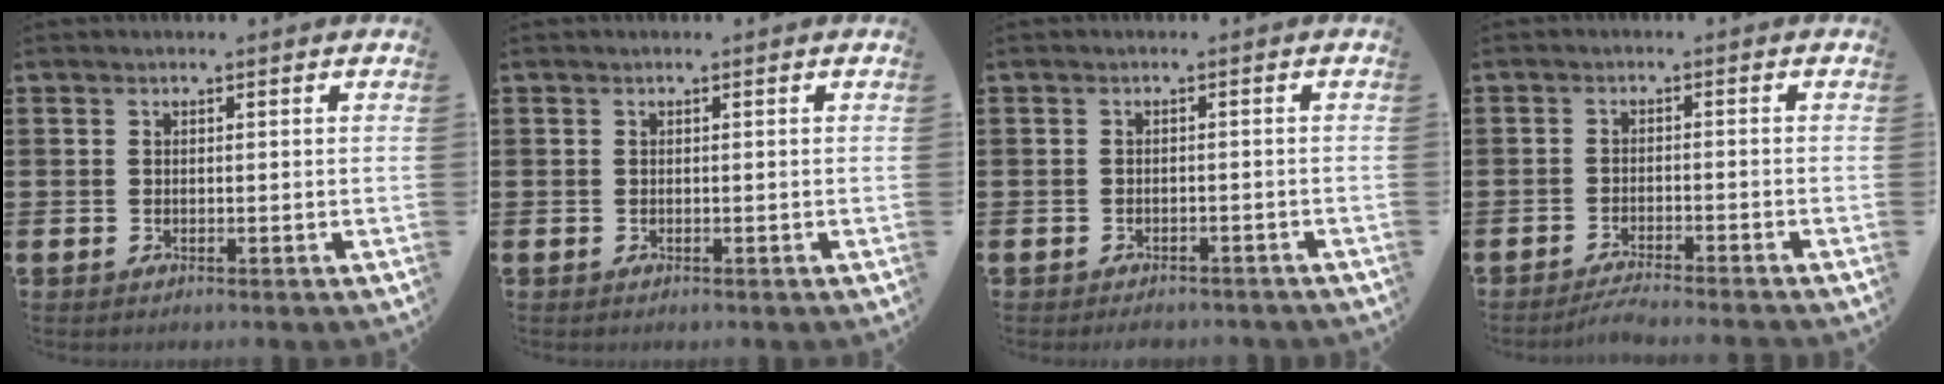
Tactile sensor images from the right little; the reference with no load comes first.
{"total": 0.0}
{"total": 1.1, "force": [-1.1, 0.2, 0.1], "torque": [-0.006, 0.000, -0.023]}
{"total": 2.2, "force": [-2.1, -0.2, 0.8], "torque": [-0.012, 0.004, -0.042]}